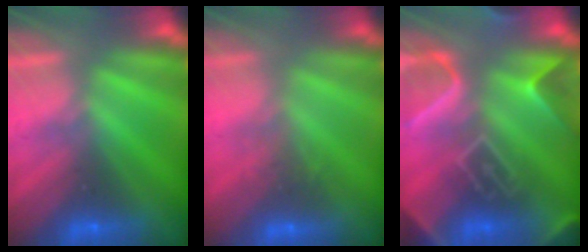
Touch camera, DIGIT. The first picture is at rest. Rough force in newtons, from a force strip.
{"total": 2.8}
{"total": 9.7}